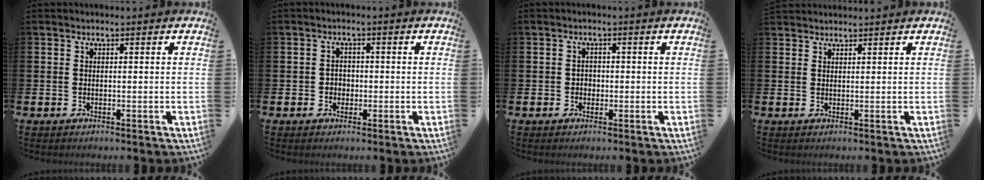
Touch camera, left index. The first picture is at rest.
{"total": 1.7, "force": [-0.4, 1.6, 0.4], "torque": [0.001, 0.003, -0.013]}
{"total": 1.4, "force": [-0.2, 1.3, 0.4], "torque": [0.002, 0.002, -0.009]}
{"total": 1.6, "force": [1.6, 0.3, -0.1], "torque": [0.008, -0.004, 0.028]}